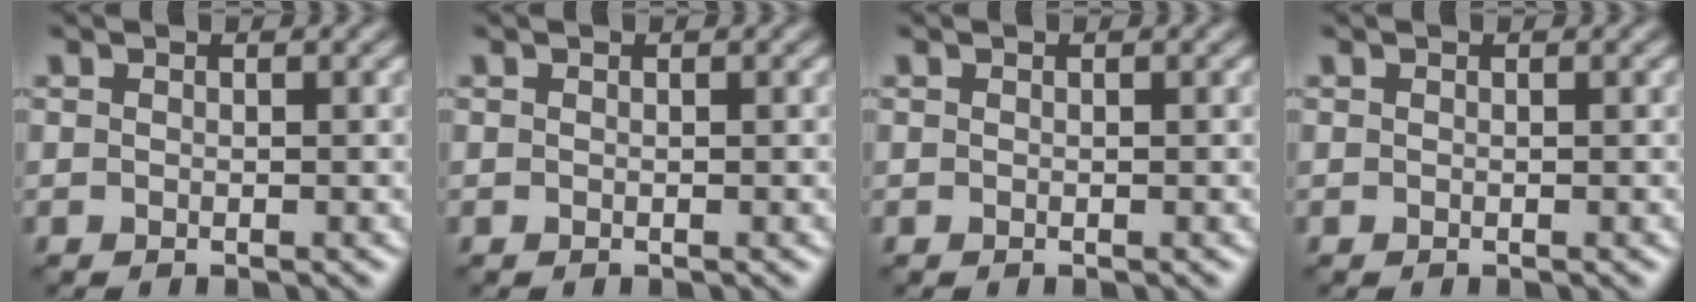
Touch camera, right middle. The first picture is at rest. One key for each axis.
{"total": 0.0}
{"total": 0.0}
{"total": 0.0}